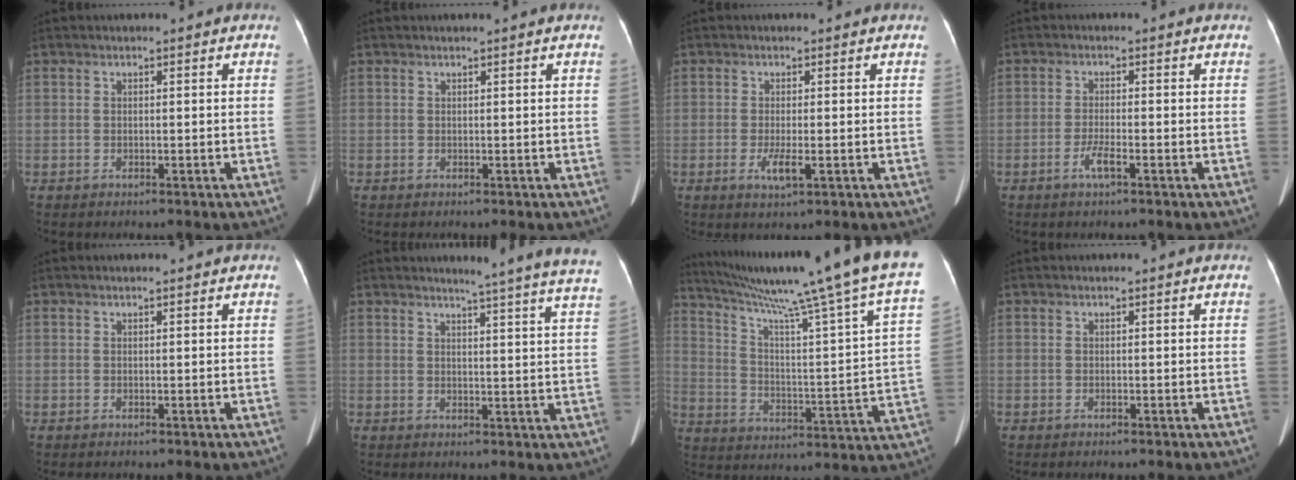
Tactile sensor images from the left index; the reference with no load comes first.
{"total": 0.0}
{"total": 2.9, "force": [-0.8, 0.5, 2.7], "torque": [-0.053, -0.007, -0.013]}
{"total": 2.5, "force": [-1.5, 0.2, 2.0], "torque": [-0.046, -0.005, -0.031]}
{"total": 1.0, "force": [1.0, 0.0, 0.4], "torque": [-0.015, 0.008, 0.011]}
{"total": 15.8, "force": [14.4, -1.7, 6.2], "torque": [-0.086, -0.076, 0.156]}
{"total": 27.4, "force": [21.1, -0.6, 17.3], "torque": [-0.276, -0.051, 0.284]}
{"total": 0.0}